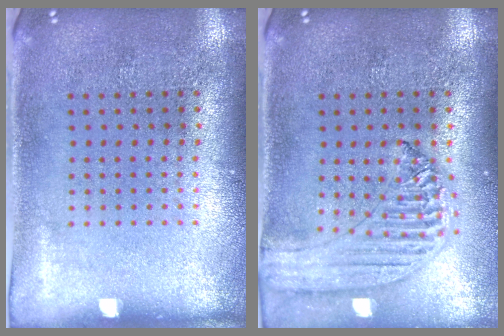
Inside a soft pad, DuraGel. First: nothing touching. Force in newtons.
{"total": 1.3, "press": 1.2, "slide": 0.2}